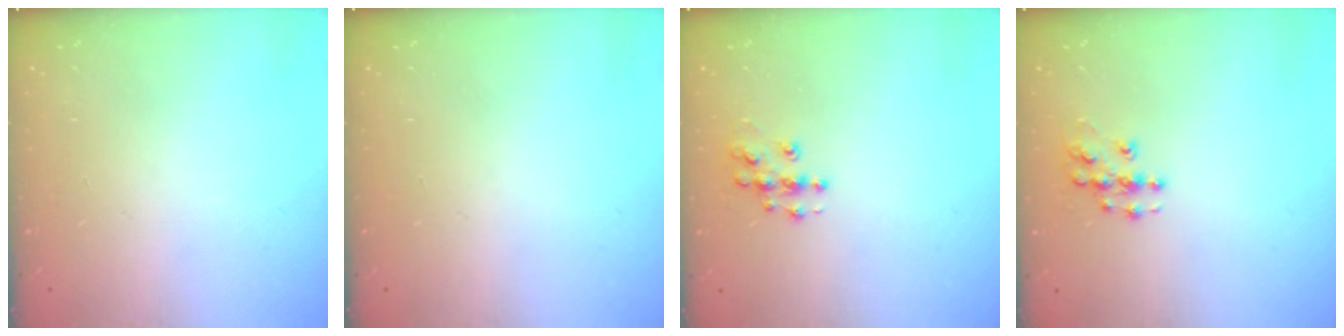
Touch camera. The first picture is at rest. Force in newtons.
{"total": 0.0}
{"total": 7.1, "press": 7.1, "slide": 0.3}
{"total": 8.2, "press": 8.2, "slide": 0.4}